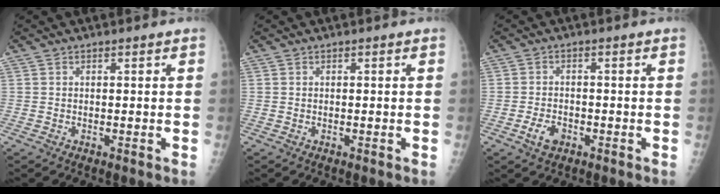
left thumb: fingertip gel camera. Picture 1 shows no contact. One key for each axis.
{"total": 0.0}
{"total": 3.5, "fx": -1.7, "fy": 2.2, "fz": 2.2, "tx": -0.037, "ty": 0.008, "tz": -0.027}